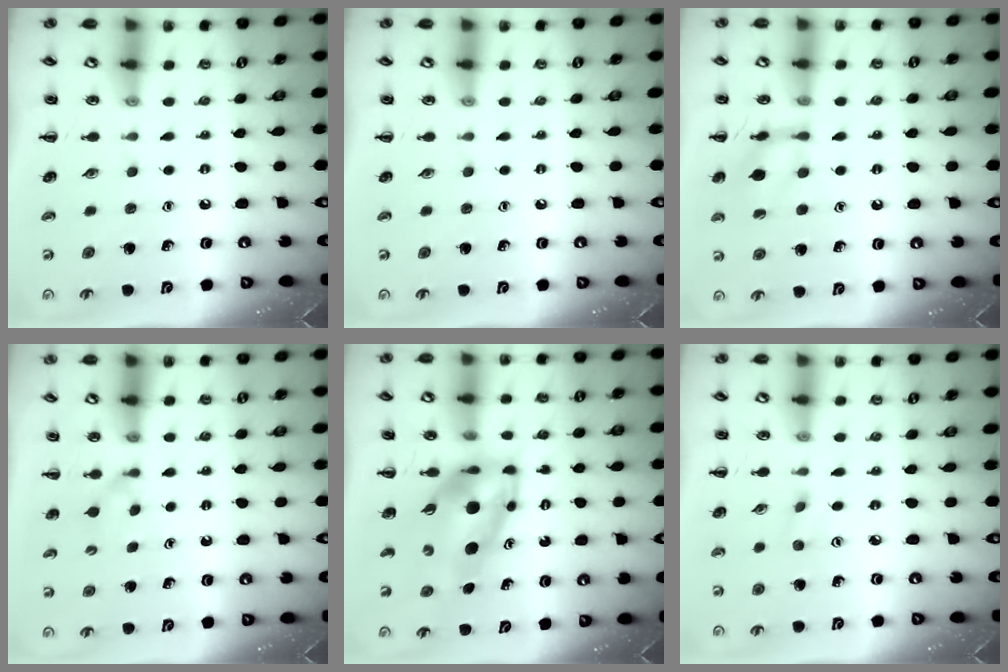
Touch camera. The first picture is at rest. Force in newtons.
{"total": 0.0}
{"total": 11.4, "press": 11.4, "slide": 0.4}
{"total": 2.4, "press": 2.1, "slide": 1.0}
{"total": 8.4, "press": 8.0, "slide": 2.7}
{"total": 2.3, "press": 2.2, "slide": 0.8}